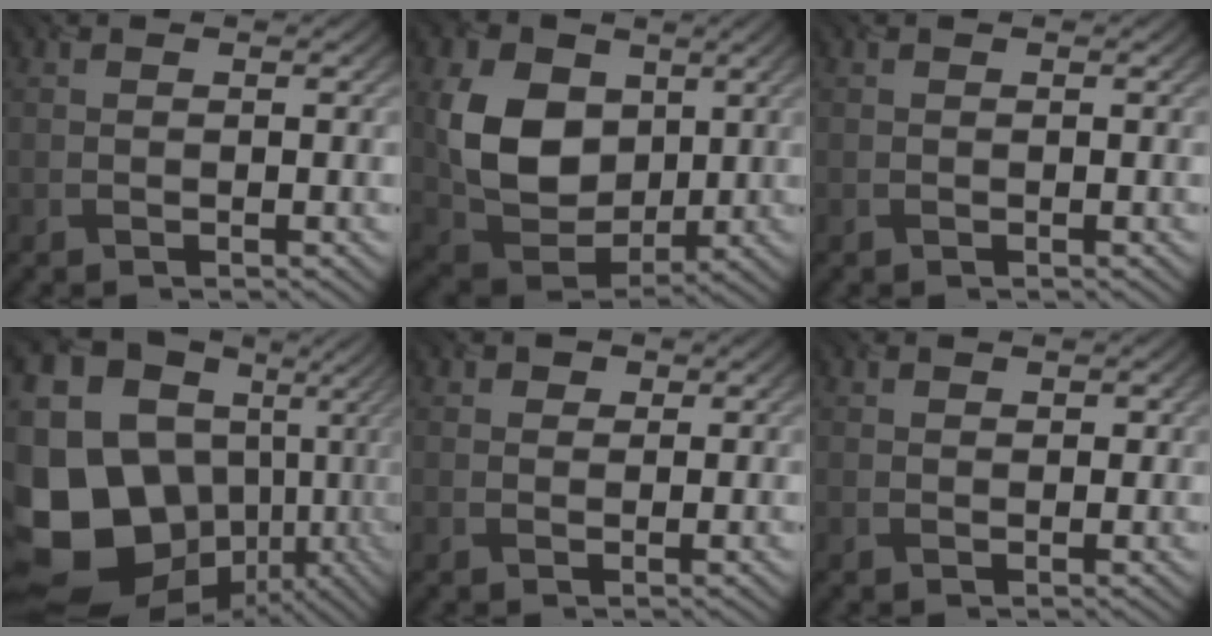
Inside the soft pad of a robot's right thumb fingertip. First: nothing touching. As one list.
[{"total": 10.9, "force": [2.6, 8.1, 6.9], "torque": [-0.165, -0.002, 0.045]}, {"total": 0.0}, {"total": 21.8, "force": [-2.5, 18.5, 11.1], "torque": [-0.282, -0.025, -0.034]}, {"total": 1.5, "force": [1.1, 0.9, 0.5], "torque": [-0.008, 0.003, 0.007]}, {"total": 1.1, "force": [0.9, 0.3, 0.5], "torque": [-0.008, 0.002, 0.011]}]